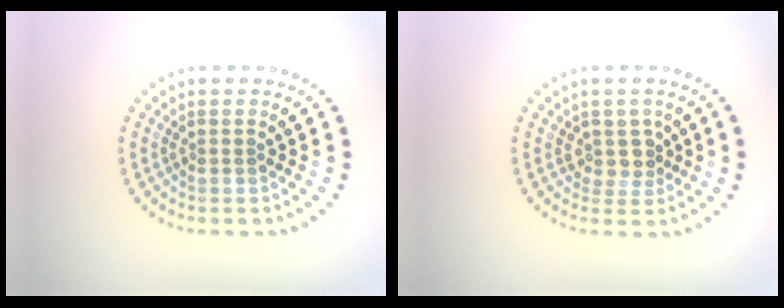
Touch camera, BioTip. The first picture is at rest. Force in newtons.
{"total": 2.2, "press": 1.6, "slide": 1.5}